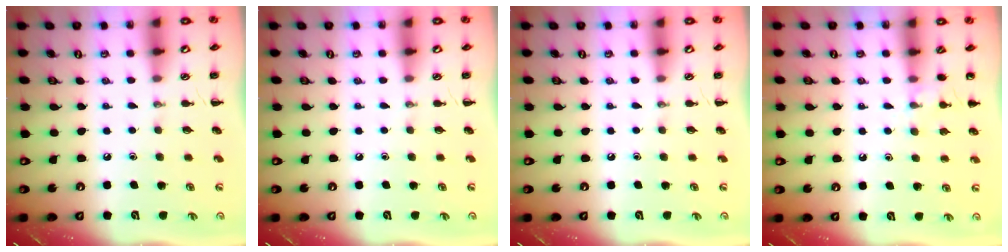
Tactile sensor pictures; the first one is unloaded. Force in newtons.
{"total": 0.0}
{"total": 0.0}
{"total": 6.8, "press": 6.5, "slide": 2.0}